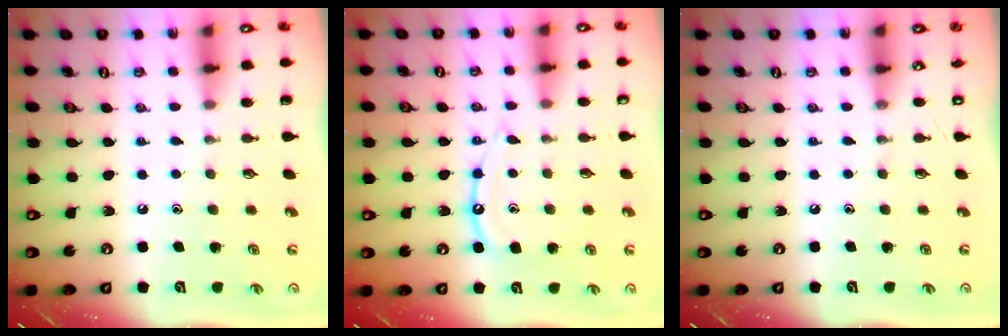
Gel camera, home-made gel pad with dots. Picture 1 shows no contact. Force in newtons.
{"total": 11.2, "press": 11.2, "slide": 1.0}
{"total": 0.0}